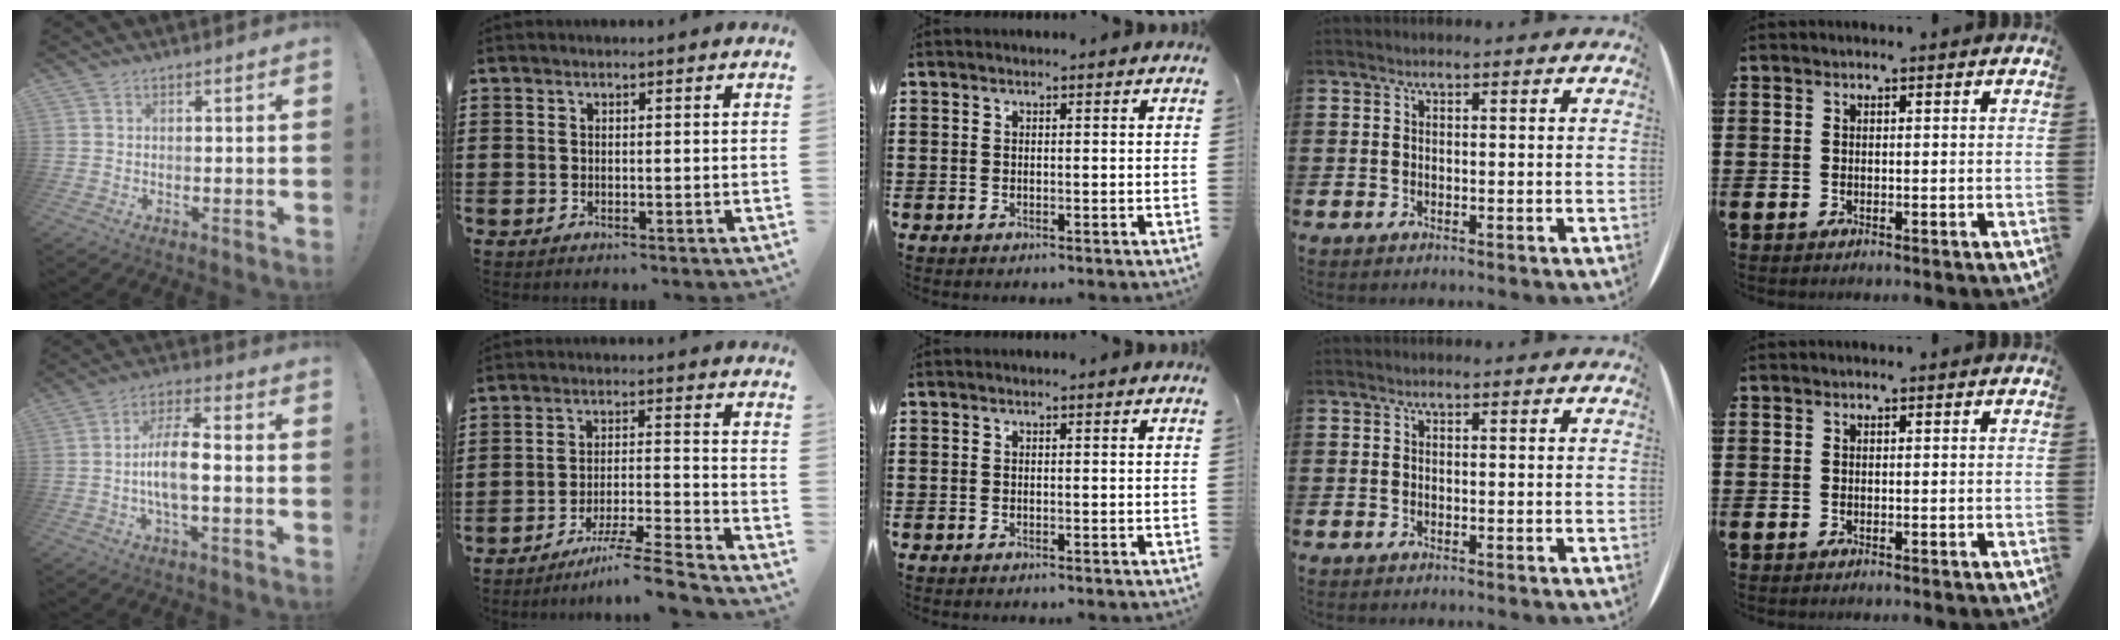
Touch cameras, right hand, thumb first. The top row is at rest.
{"thumb": {"total": 10.1, "force": [-2.1, 3.5, 9.2], "torque": [-0.181, 0.010, -0.039]}, "index": {"total": 7.1, "force": [-6.1, -0.6, 3.7], "torque": [-0.071, -0.013, -0.118]}}